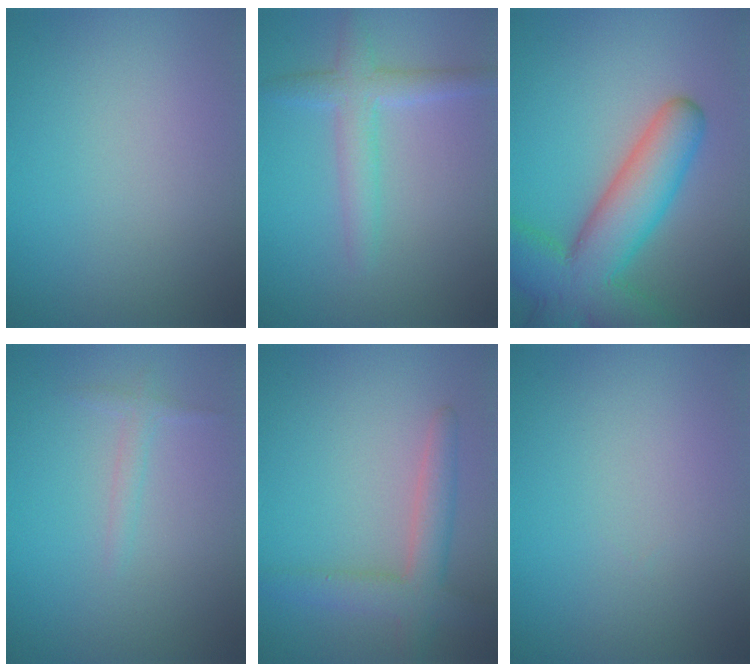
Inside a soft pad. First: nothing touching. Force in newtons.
{"total": 3.1, "press": 3.1, "slide": 0.1}
{"total": 9.1, "press": 9.1, "slide": 0.6}
{"total": 1.1, "press": 1.1, "slide": 0.0}
{"total": 3.8, "press": 3.8, "slide": 0.2}
{"total": 0.0}